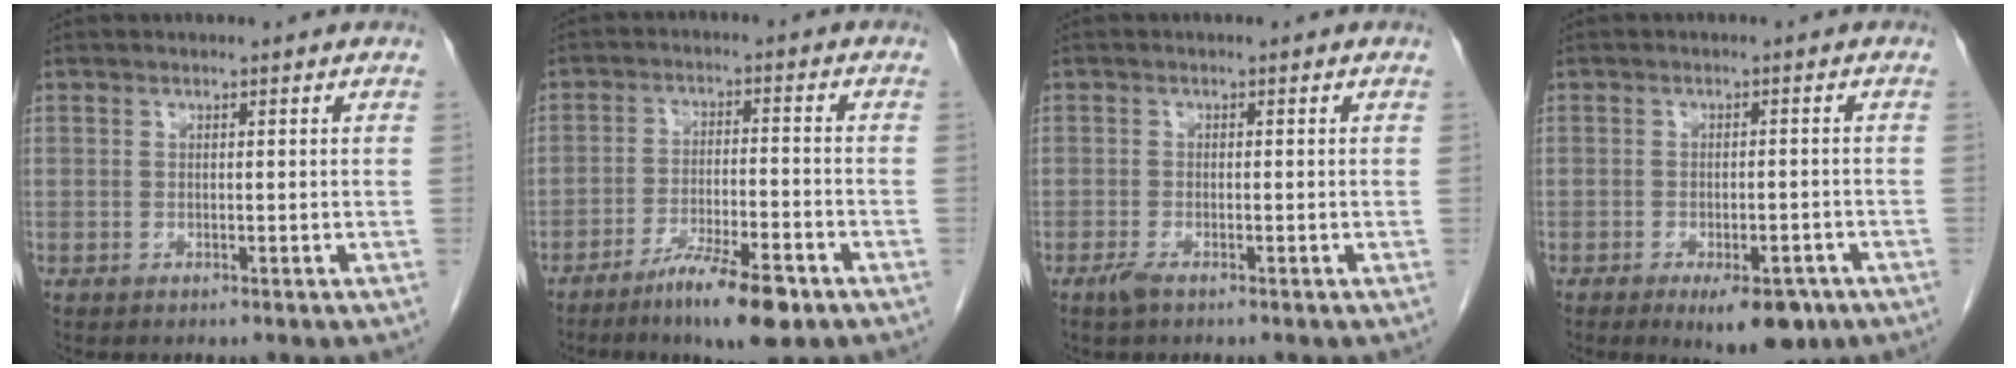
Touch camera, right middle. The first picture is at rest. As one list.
[{"total": 9.3, "force": [-6.1, 1.2, 6.9], "torque": [-0.119, -0.015, -0.099]}, {"total": 1.7, "force": [-1.1, 0.4, 1.2], "torque": [-0.030, -0.003, -0.022]}, {"total": 7.6, "force": [-4.8, 2.8, 5.1], "torque": [-0.062, -0.005, -0.062]}]